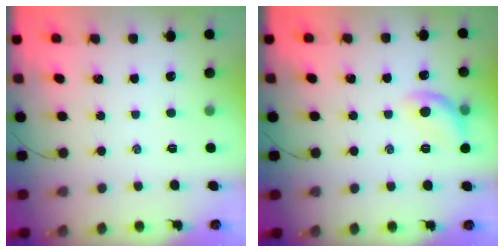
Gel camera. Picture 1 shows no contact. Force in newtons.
{"total": 9.6, "press": 9.6, "slide": 0.7}